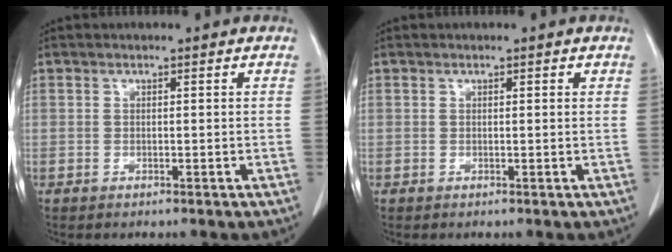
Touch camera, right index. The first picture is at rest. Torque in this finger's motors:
{"motor_torque": [-0.06, -0.05, -0.01, -0.01]}